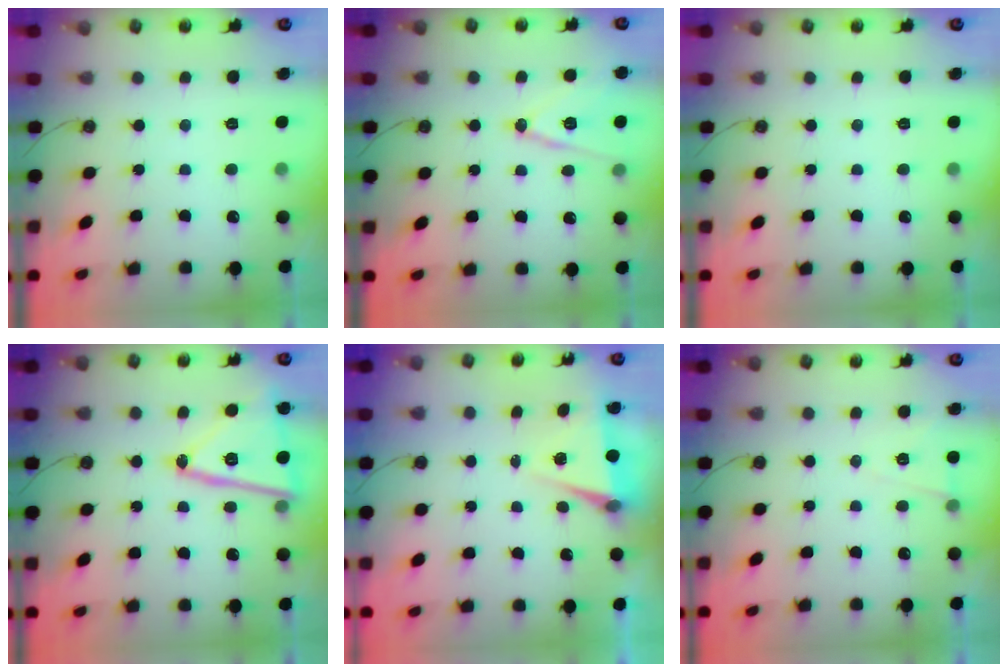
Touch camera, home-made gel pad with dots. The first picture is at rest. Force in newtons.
{"total": 11.9, "press": 11.5, "slide": 3.2}
{"total": 0.0}
{"total": 18.1, "press": 18.1, "slide": 1.0}
{"total": 5.8, "press": 3.7, "slide": 4.5}
{"total": 5.8, "press": 3.5, "slide": 4.5}